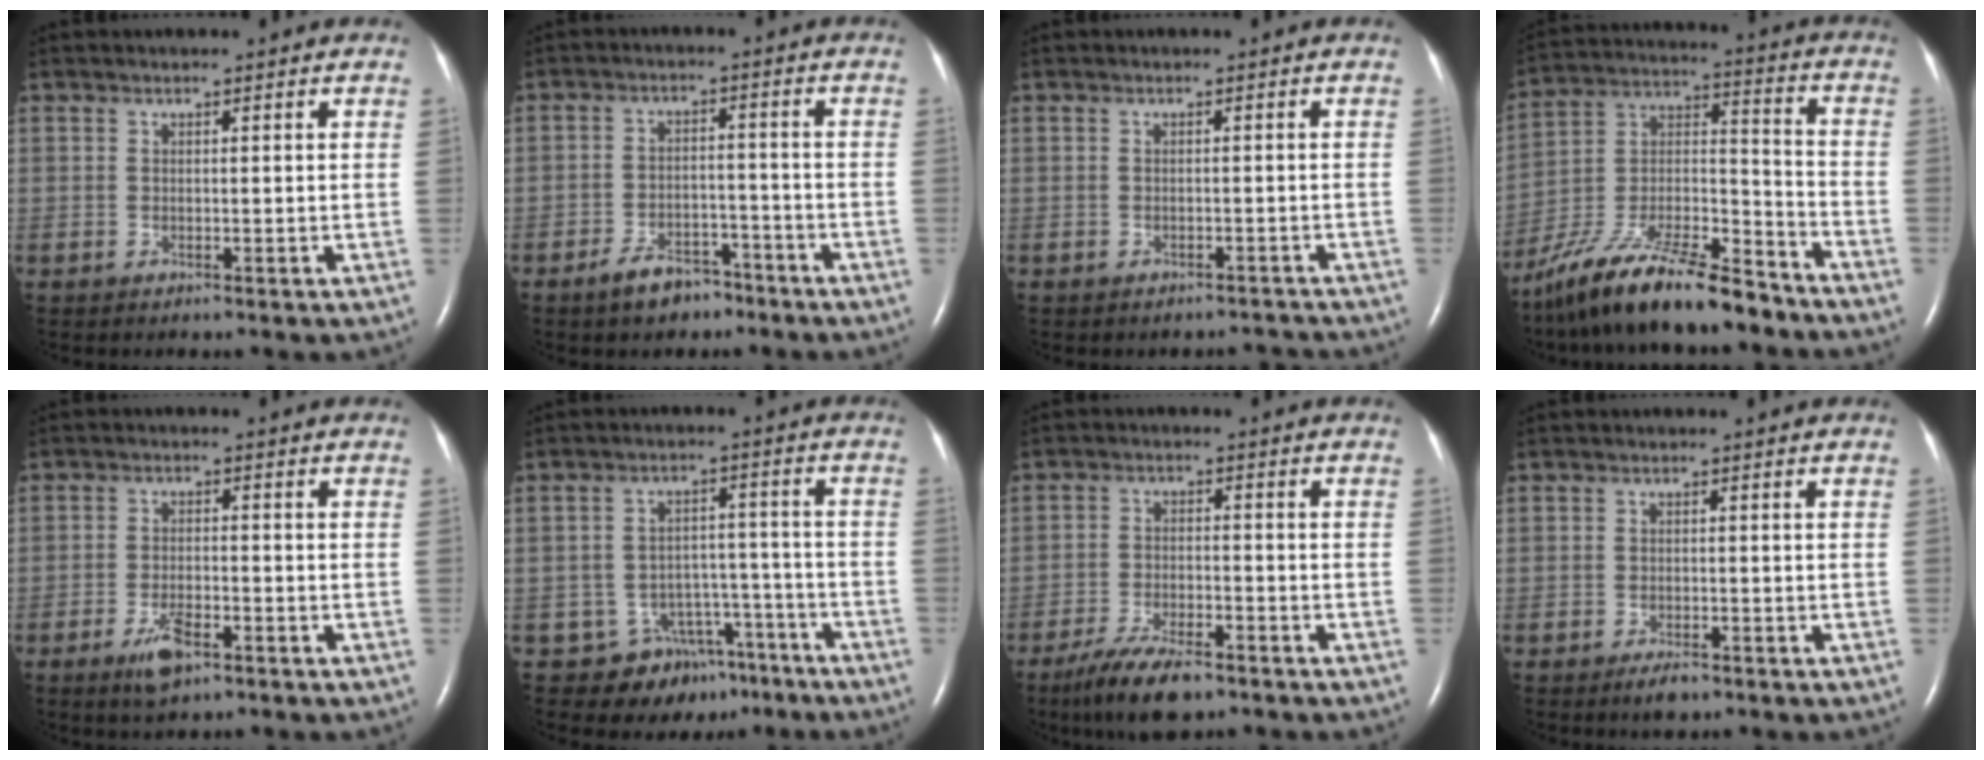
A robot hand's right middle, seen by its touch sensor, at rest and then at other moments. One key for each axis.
{"total": 5.5, "fx": -4.1, "fy": 2.9, "fz": 2.3, "tx": -0.048, "ty": 0.005, "tz": -0.062}
{"total": 2.3, "fx": -2.2, "fy": 0.9, "fz": -0.2, "tx": 0.008, "ty": 0.003, "tz": -0.026}
{"total": 21.0, "fx": -16.9, "fy": 3.9, "fz": 11.9, "tx": -0.222, "ty": -0.009, "tz": -0.299}
{"total": 4.7, "fx": -2.8, "fy": 1.5, "fz": 3.4, "tx": -0.072, "ty": -0.004, "tz": -0.047}
{"total": 9.3, "fx": -6.7, "fy": 6.3, "fz": 1.1, "tx": 0.011, "ty": 0.053, "tz": -0.090}
{"total": 8.6, "fx": -6.4, "fy": 2.2, "fz": 5.3, "tx": -0.101, "ty": -0.016, "tz": -0.112}
{"total": 2.3, "fx": -1.7, "fy": 0.8, "fz": 1.4, "tx": -0.031, "ty": -0.003, "tz": -0.025}